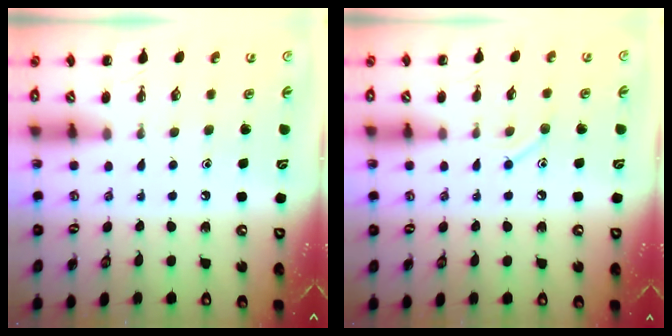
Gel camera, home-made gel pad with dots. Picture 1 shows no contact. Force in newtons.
{"total": 7.2, "press": 7.1, "slide": 1.5}